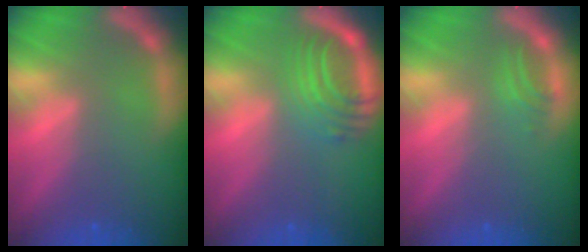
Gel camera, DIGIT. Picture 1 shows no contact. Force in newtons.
{"total": 6.1}
{"total": 1.5}